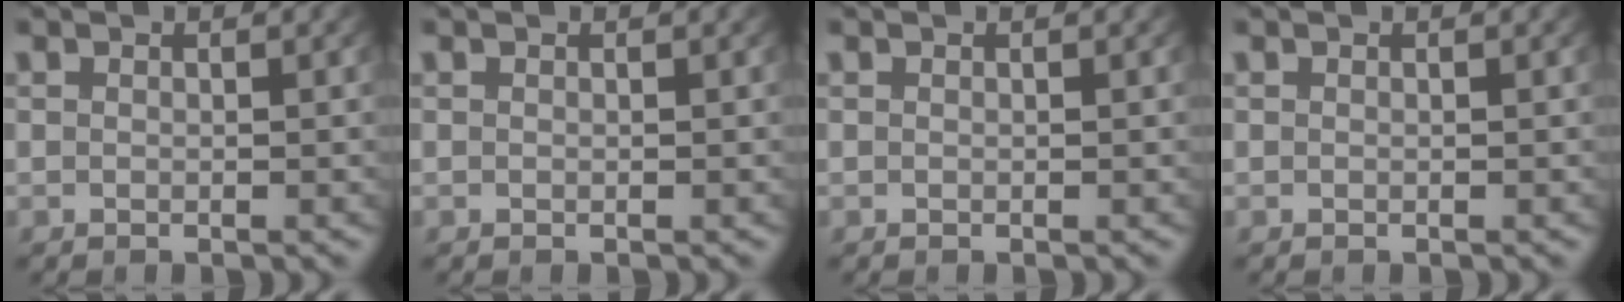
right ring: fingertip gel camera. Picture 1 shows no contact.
{"total": 0.0}
{"total": 0.0}
{"total": 0.0}